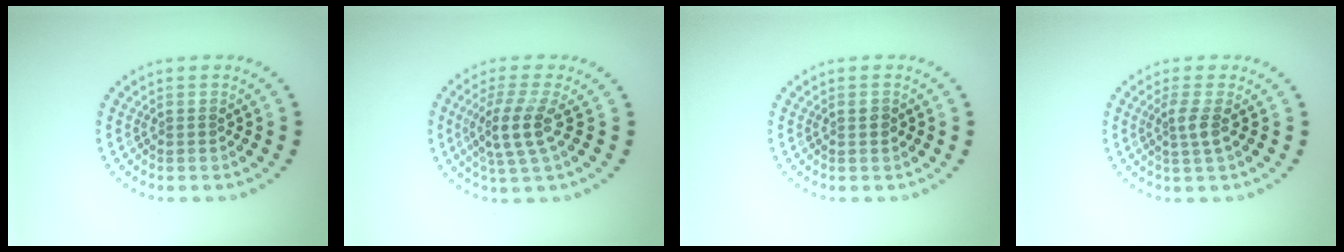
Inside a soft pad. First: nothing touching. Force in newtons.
{"total": 3.4, "press": 2.7, "slide": 2.0}
{"total": 0.7, "press": 0.7, "slide": 0.1}
{"total": 1.8, "press": 1.4, "slide": 1.2}